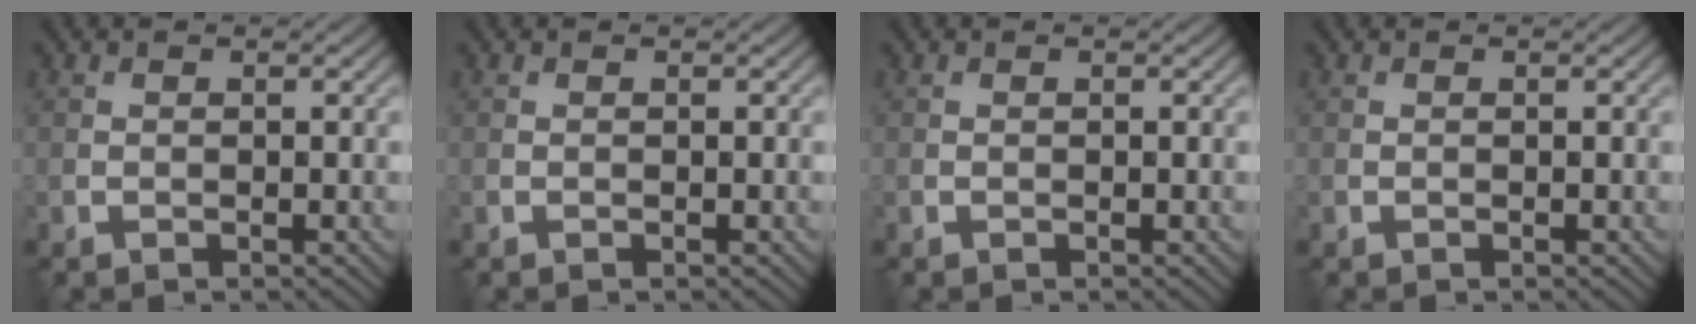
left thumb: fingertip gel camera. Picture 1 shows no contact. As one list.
[{"total": 0.0}, {"total": 0.0}, {"total": 0.0}]